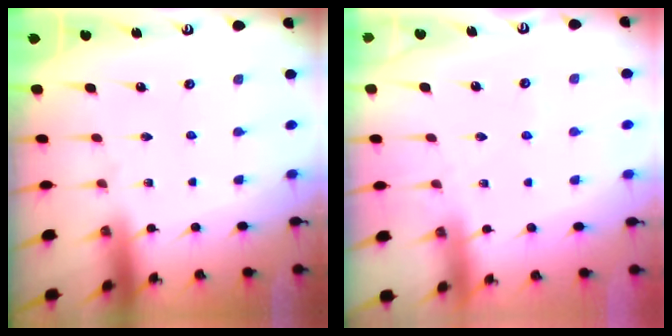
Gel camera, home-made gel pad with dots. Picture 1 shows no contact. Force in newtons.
{"total": 3.3, "press": 3.3, "slide": 0.4}